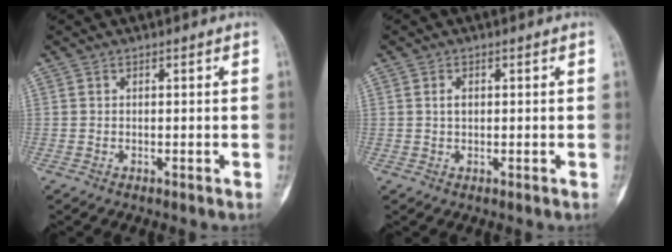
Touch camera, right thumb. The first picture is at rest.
{"total": 1.7, "force": [0.4, 1.0, 1.2], "torque": [-0.018, 0.000, 0.007]}